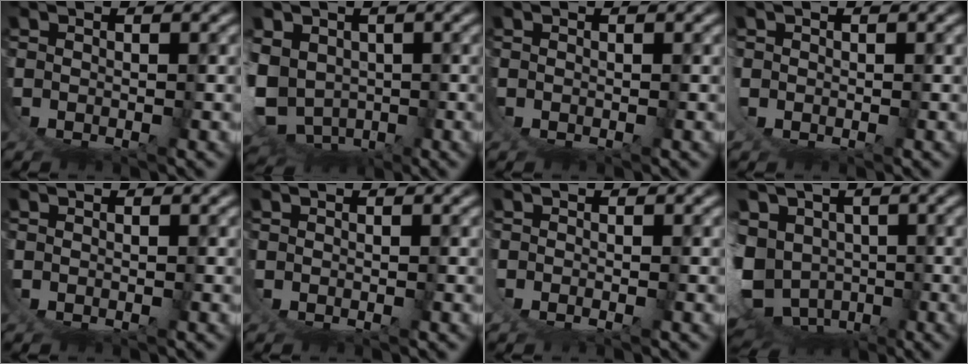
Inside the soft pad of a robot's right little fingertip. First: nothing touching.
{"total": 8.1, "force": [-1.3, 6.8, 4.3], "torque": [-0.144, -0.058, 0.003]}
{"total": 0.0}
{"total": 0.8, "force": [0.1, 0.6, 0.6], "torque": [-0.028, -0.007, 0.006]}
{"total": 0.0}
{"total": 0.0}
{"total": 0.8, "force": [-0.2, 0.1, 0.8], "torque": [-0.020, -0.002, -0.003]}
{"total": 11.2, "force": [-2.4, 9.4, 5.5], "torque": [-0.153, -0.061, -0.022]}